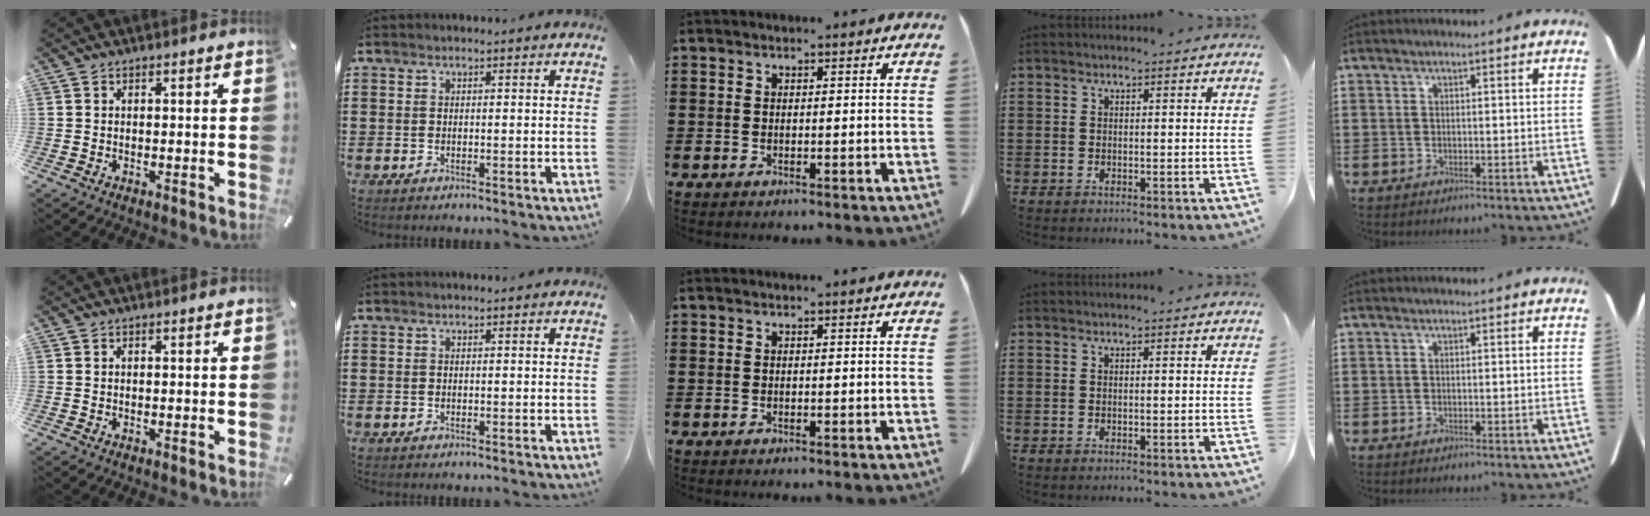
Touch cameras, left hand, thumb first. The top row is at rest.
{}